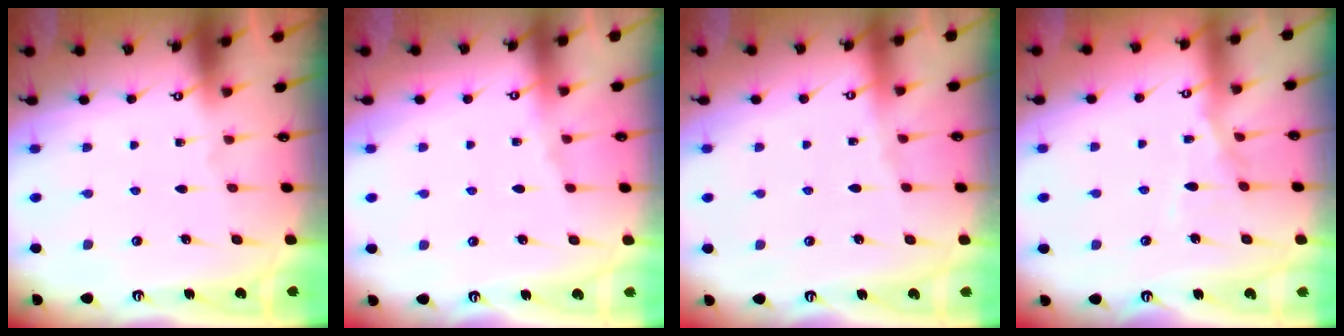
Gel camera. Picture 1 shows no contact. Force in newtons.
{"total": 3.5, "press": 3.4, "slide": 0.7}
{"total": 2.2, "press": 2.1, "slide": 0.5}
{"total": 7.9, "press": 7.9, "slide": 0.5}